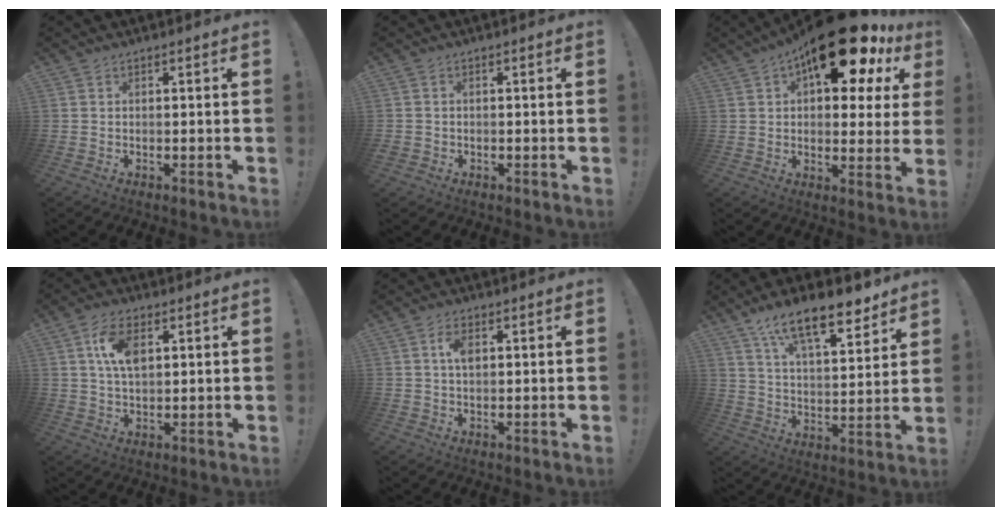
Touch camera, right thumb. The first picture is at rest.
{"total": 1.3, "force": [-0.5, 1.2, 0.3], "torque": [-0.004, 0.003, -0.009]}
{"total": 22.5, "force": [12.3, 9.6, 16.1], "torque": [-0.221, -0.076, 0.205]}
{"total": 9.2, "force": [2.9, 5.0, 7.1], "torque": [-0.121, -0.001, 0.050]}
{"total": 4.2, "force": [1.0, 2.3, 3.4], "torque": [-0.054, 0.002, 0.013]}
{"total": 16.2, "force": [11.2, 5.6, 10.2], "torque": [-0.170, -0.065, 0.193]}